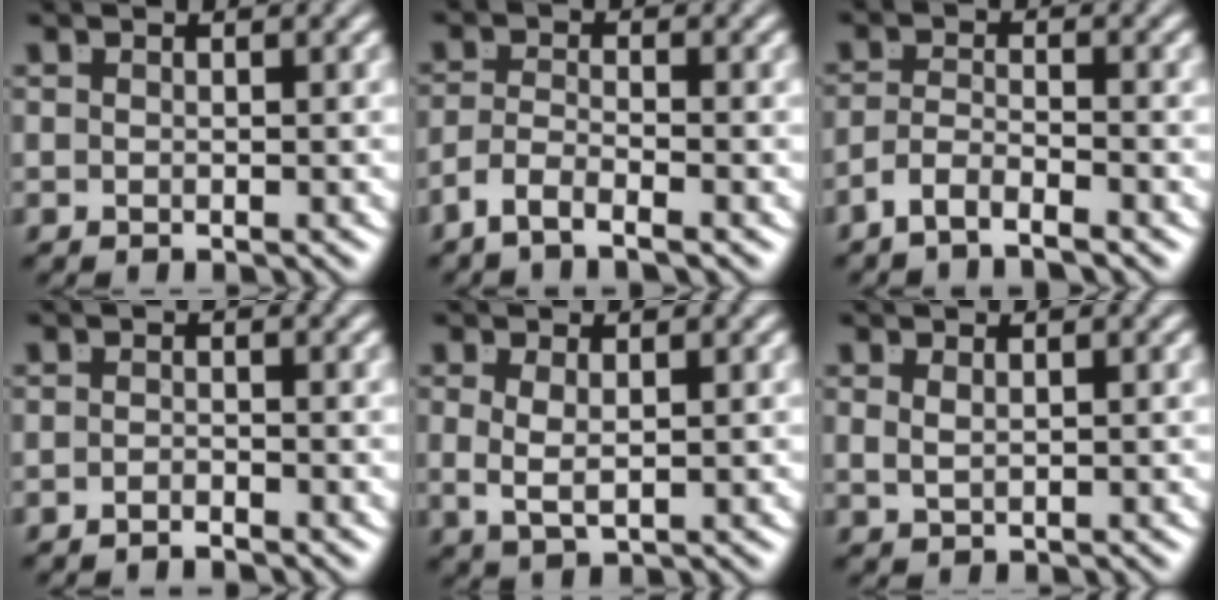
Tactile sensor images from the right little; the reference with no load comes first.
{"total": 2.8, "force": [-2.3, 0.3, 1.6], "torque": [-0.035, -0.015, -0.036]}
{"total": 3.0, "force": [-2.7, 0.5, 1.3], "torque": [-0.026, -0.014, -0.043]}
{"total": 1.4, "force": [-1.2, -0.8, 0.0], "torque": [0.001, -0.007, -0.020]}
{"total": 2.5, "force": [0.1, 1.0, 2.3], "torque": [-0.050, -0.015, 0.015]}
{"total": 0.9, "force": [0.6, -0.4, 0.6], "torque": [-0.010, -0.010, 0.023]}